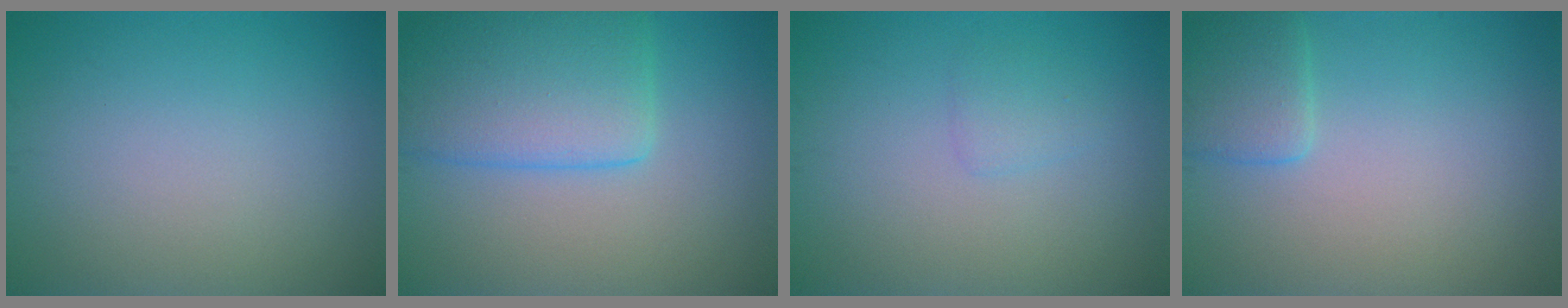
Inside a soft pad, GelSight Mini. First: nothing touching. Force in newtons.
{"total": 6.4, "press": 6.4, "slide": 0.3}
{"total": 1.1, "press": 1.1, "slide": 0.1}
{"total": 2.4, "press": 2.4, "slide": 0.2}